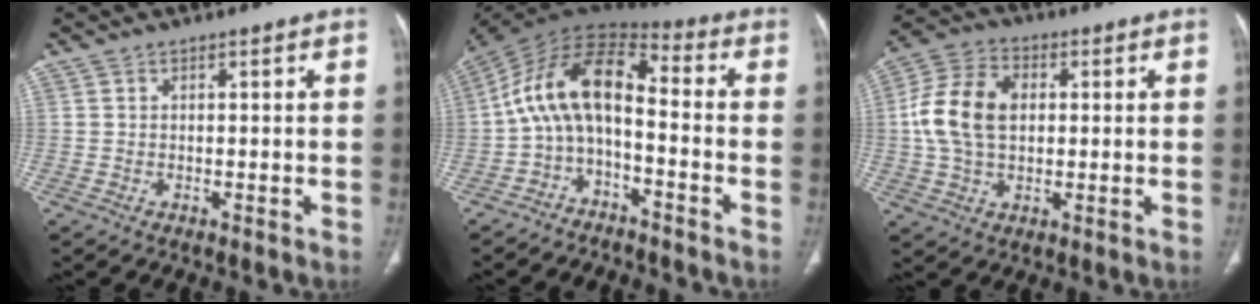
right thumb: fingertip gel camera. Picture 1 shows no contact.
{"total": 13.0, "force": [-3.1, 6.7, 10.6], "torque": [-0.181, 0.086, -0.068]}
{"total": 12.7, "force": [1.2, 8.7, 9.2], "torque": [-0.172, 0.018, 0.018]}